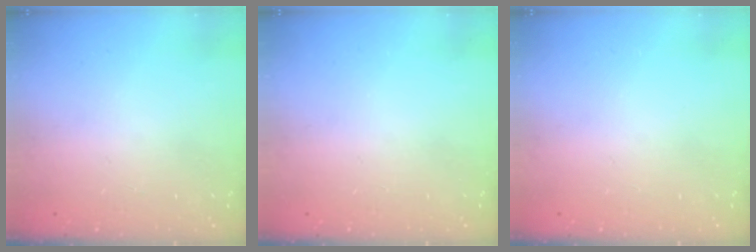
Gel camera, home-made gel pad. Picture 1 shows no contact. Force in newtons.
{"total": 0.0}
{"total": 0.0}